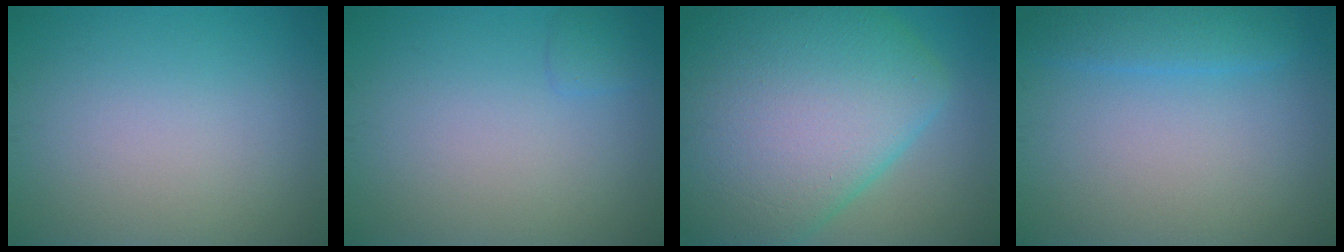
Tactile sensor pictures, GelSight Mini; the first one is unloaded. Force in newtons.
{"total": 0.9, "press": 0.9, "slide": 0.1}
{"total": 14.7, "press": 14.7, "slide": 0.4}
{"total": 2.4, "press": 2.4, "slide": 0.2}